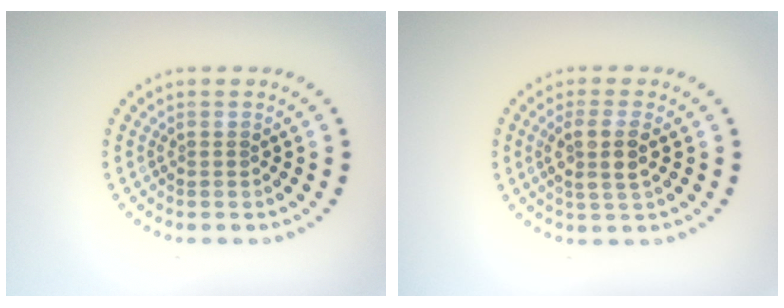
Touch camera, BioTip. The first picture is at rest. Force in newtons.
{"total": 2.9, "press": 2.6, "slide": 1.3}